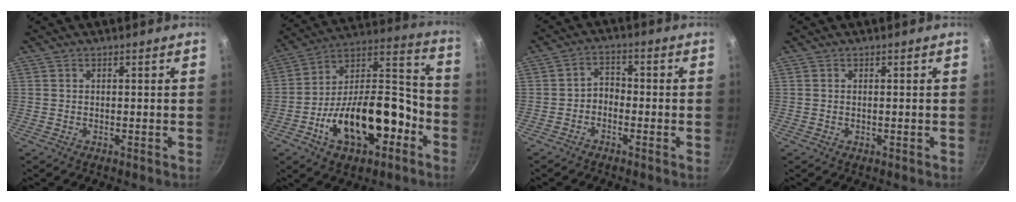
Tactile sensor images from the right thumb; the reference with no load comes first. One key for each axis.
{"total": 23.1, "fx": -8.3, "fy": 12.4, "fz": 17.7, "tx": -0.256, "ty": 0.076, "tz": -0.129}
{"total": 3.4, "fx": -1.5, "fy": 2.4, "fz": 1.8, "tx": -0.018, "ty": 0.024, "tz": -0.034}
{"total": 0.5, "fx": 0.0, "fy": 0.3, "fz": 0.5, "tx": -0.008, "ty": 0.001, "tz": -0.001}